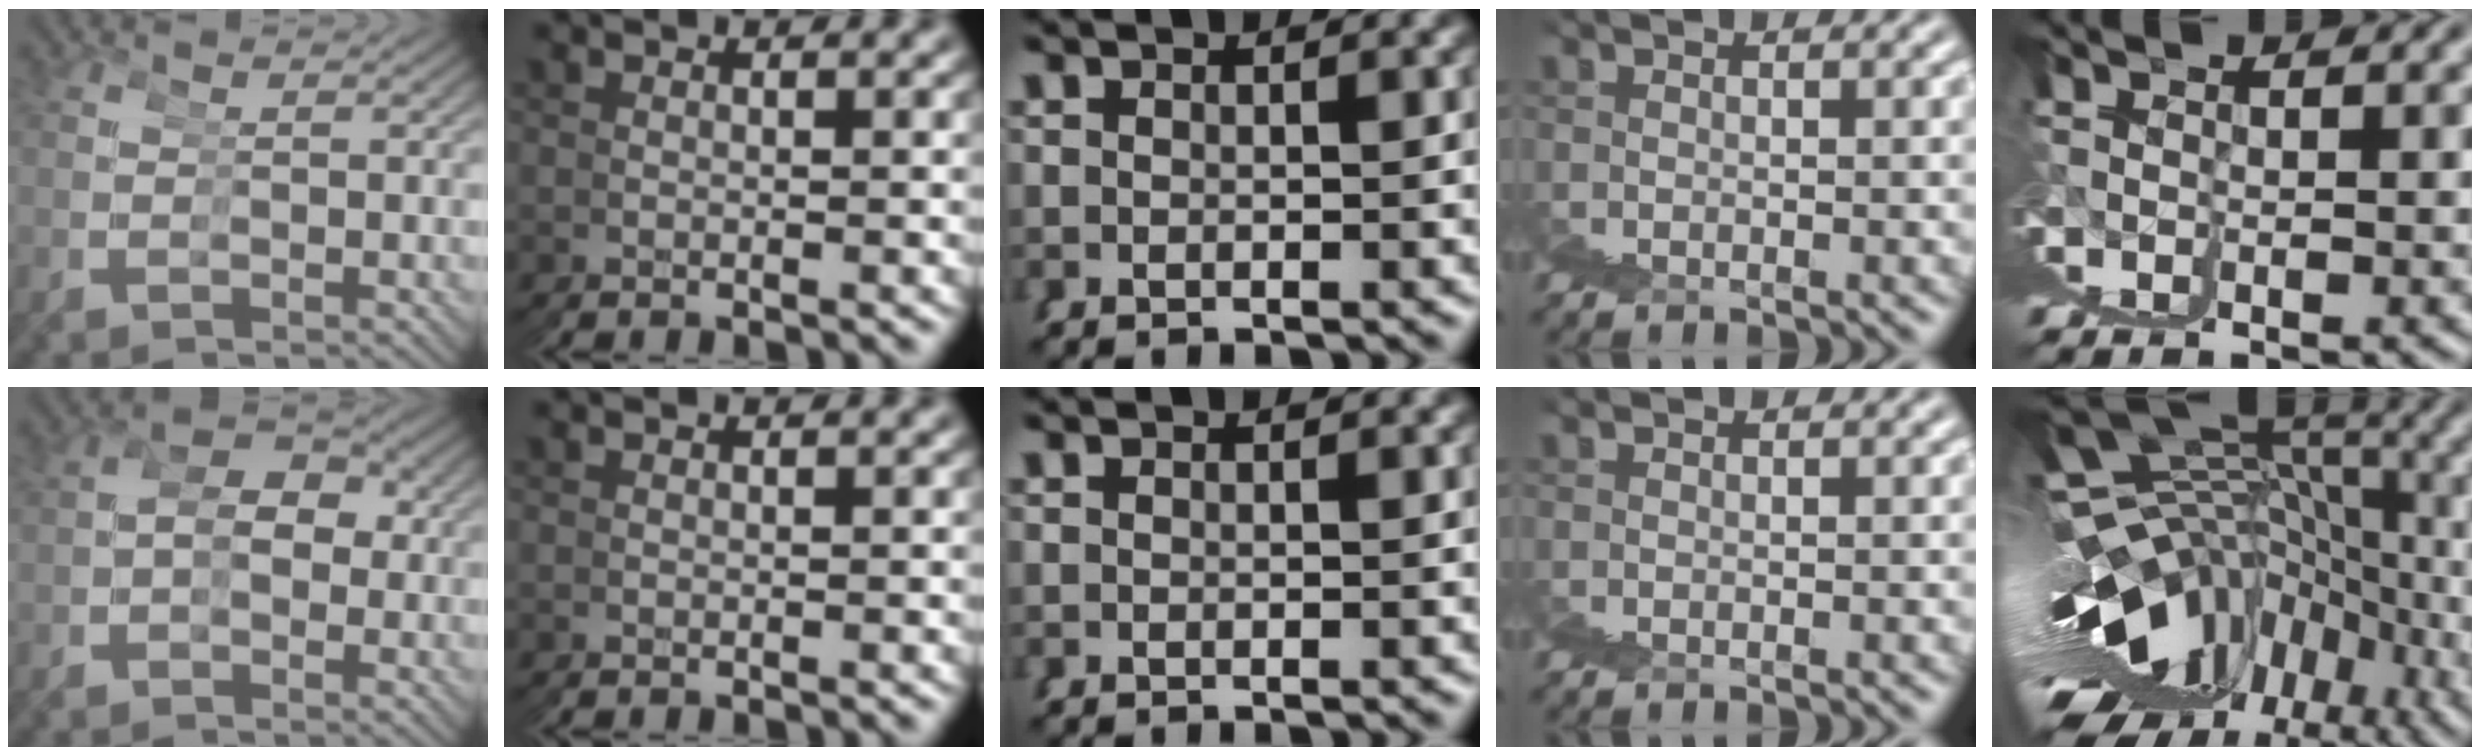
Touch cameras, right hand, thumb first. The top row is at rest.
{"thumb": {"total": 6.6, "force": [-0.1, 5.3, 3.9], "torque": [-0.065, 0.007, -0.009]}, "little": {"total": 17.4, "force": [1.2, 6.7, 16.0], "torque": [-0.188, 0.011, 0.040]}}